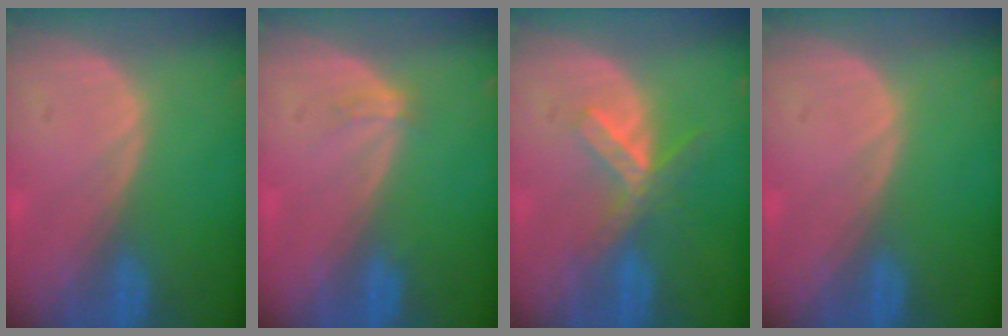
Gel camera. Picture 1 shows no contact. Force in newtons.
{"total": 1.5, "press": 1.1, "slide": 1.0}
{"total": 5.2, "press": 5.1, "slide": 1.0}
{"total": 0.0}